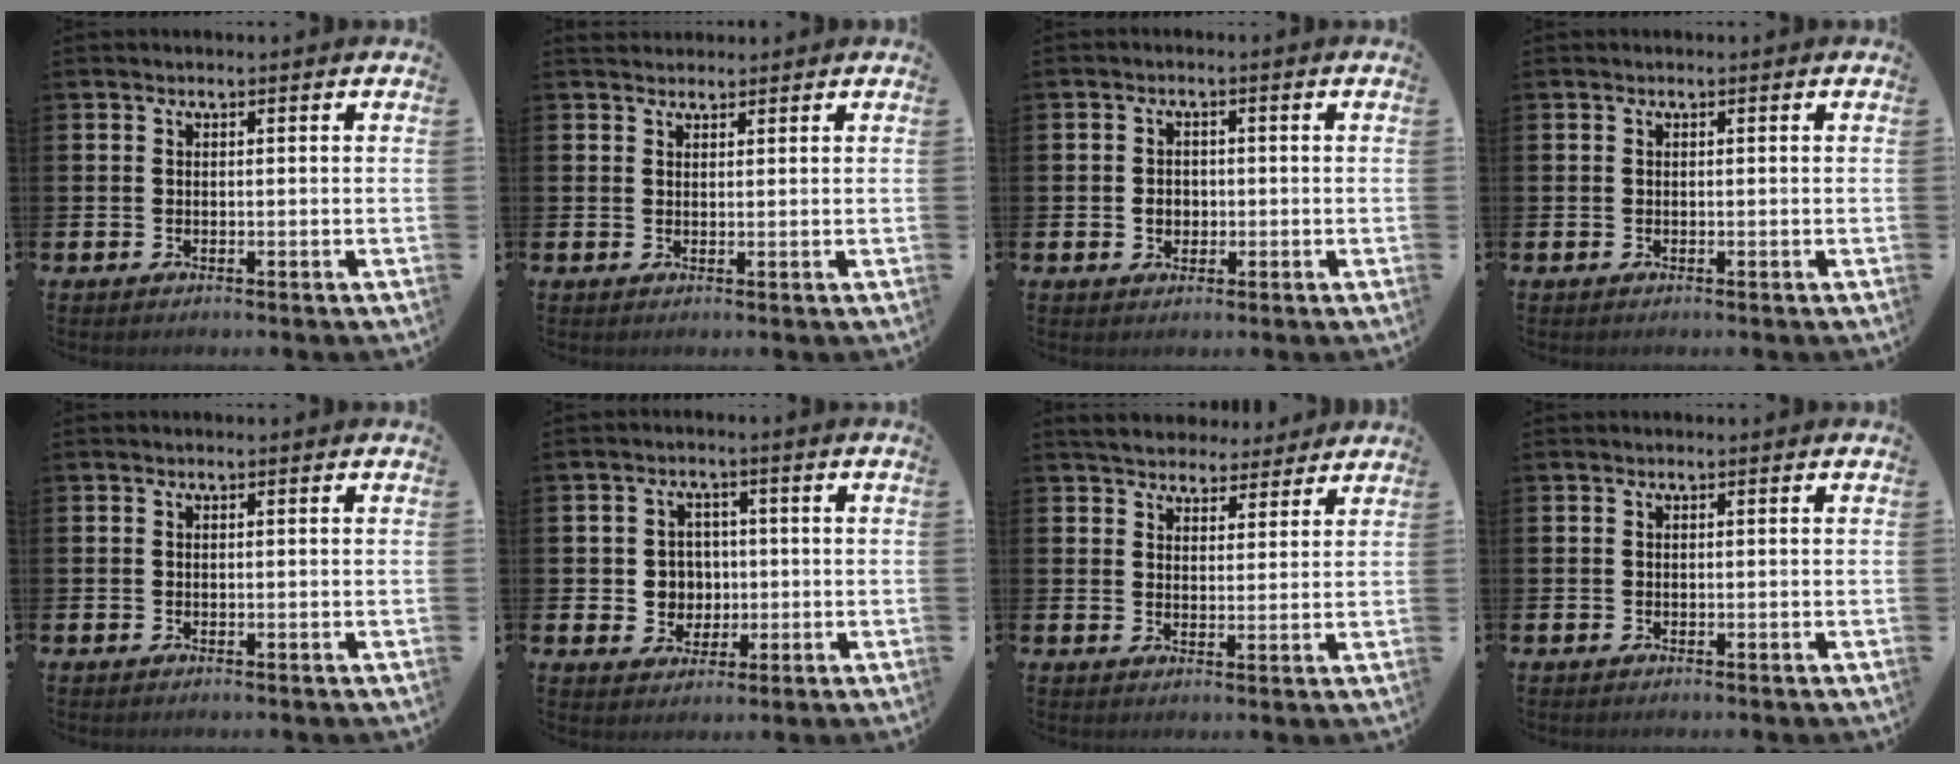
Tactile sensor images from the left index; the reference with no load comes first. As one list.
[{"total": 1.6, "force": [1.5, 0.6, -0.1], "torque": [0.013, -0.005, 0.026]}, {"total": 2.2, "force": [-0.2, 1.9, 1.1], "torque": [-0.002, -0.001, -0.011]}, {"total": 0.0}, {"total": 0.0}, {"total": 4.1, "force": [0.4, 4.0, 0.9], "torque": [-0.021, 0.005, 0.001]}, {"total": 4.8, "force": [4.6, 1.5, 0.2], "torque": [-0.018, -0.026, 0.083]}, {"total": 0.0}]